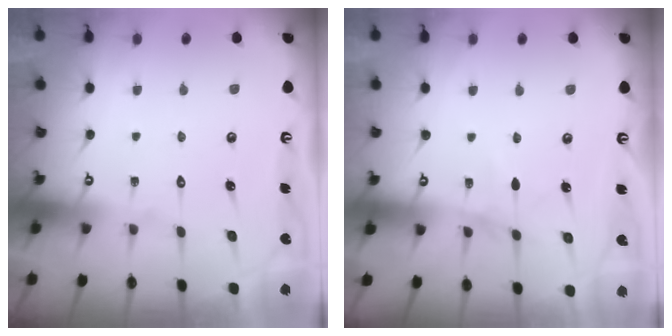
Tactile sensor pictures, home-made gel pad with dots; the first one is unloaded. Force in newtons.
{"total": 2.6, "press": 2.6, "slide": 0.3}